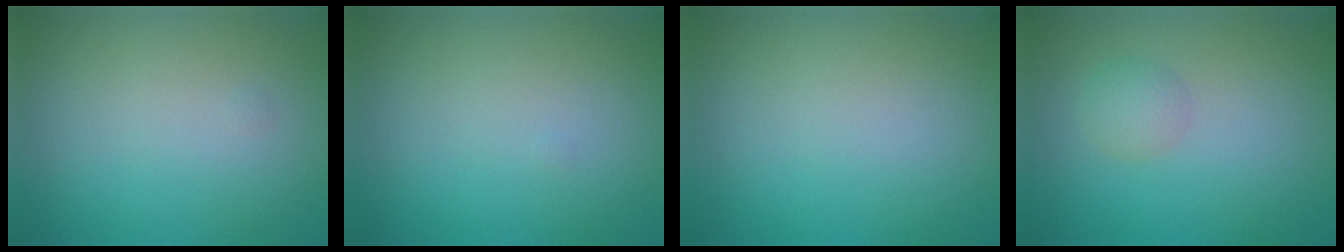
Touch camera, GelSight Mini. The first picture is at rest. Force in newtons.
{"total": 0.0}
{"total": 0.0}
{"total": 1.7, "press": 1.7, "slide": 0.0}